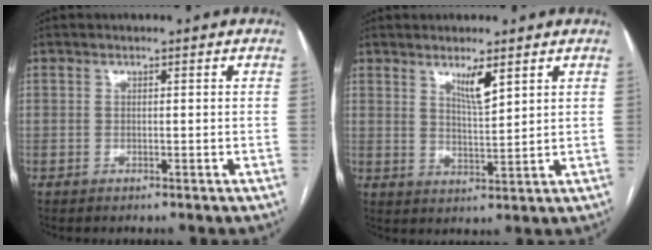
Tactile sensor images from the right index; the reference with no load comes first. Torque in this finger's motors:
{"motor_torque": [0.21, 0.31, 0.08, 0.03]}